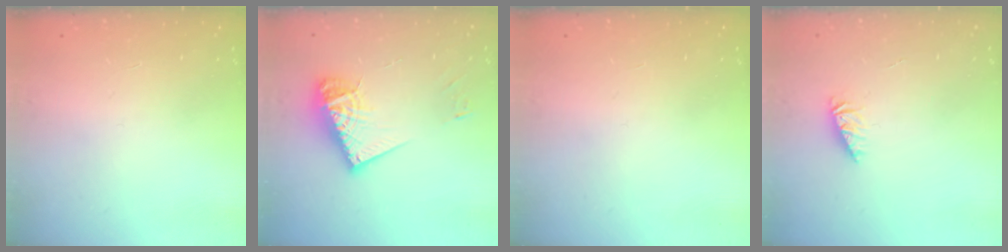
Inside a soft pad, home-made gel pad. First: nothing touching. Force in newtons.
{"total": 12.2, "press": 12.1, "slide": 1.2}
{"total": 0.0}
{"total": 1.2, "press": 1.2, "slide": 0.2}